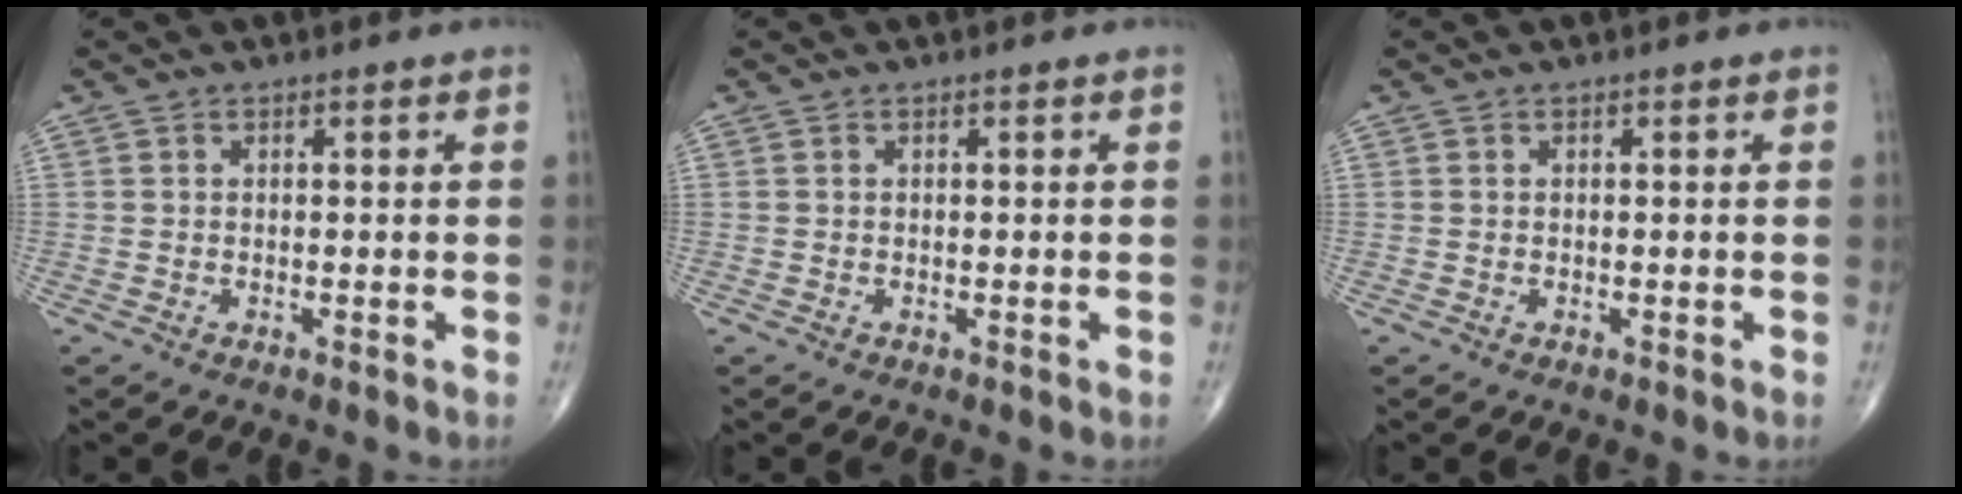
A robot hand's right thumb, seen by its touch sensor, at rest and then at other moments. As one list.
[{"total": 0.0}, {"total": 0.0}]